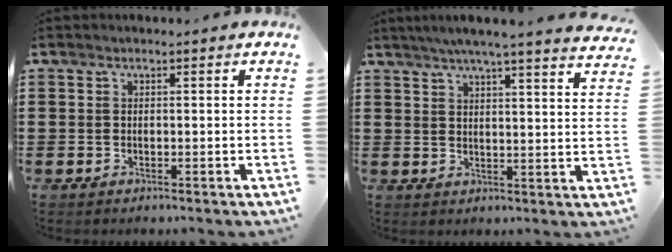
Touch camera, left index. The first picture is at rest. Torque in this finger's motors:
{"motor_torque": [1.65, -0.49, 0.37, 0.07]}